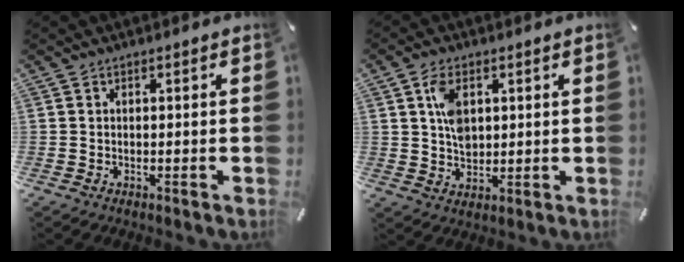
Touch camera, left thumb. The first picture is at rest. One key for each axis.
{"total": 6.7, "fx": 1.8, "fy": 4.5, "fz": 4.6, "tx": -0.082, "ty": -0.003, "tz": 0.027}